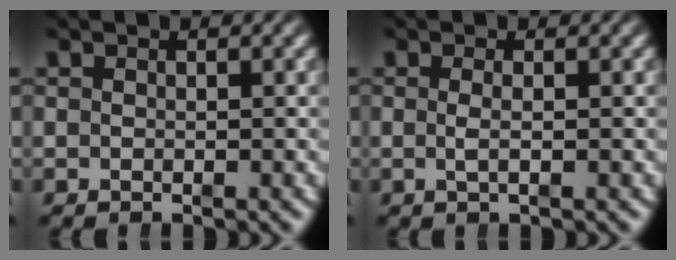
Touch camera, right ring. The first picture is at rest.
{"total": 1.1, "force": [-0.3, -0.2, 1.0], "torque": [-0.020, 0.000, -0.004]}